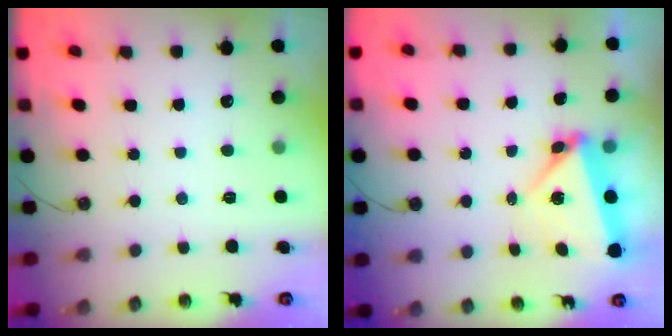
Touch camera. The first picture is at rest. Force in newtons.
{"total": 5.7, "press": 5.2, "slide": 2.4}